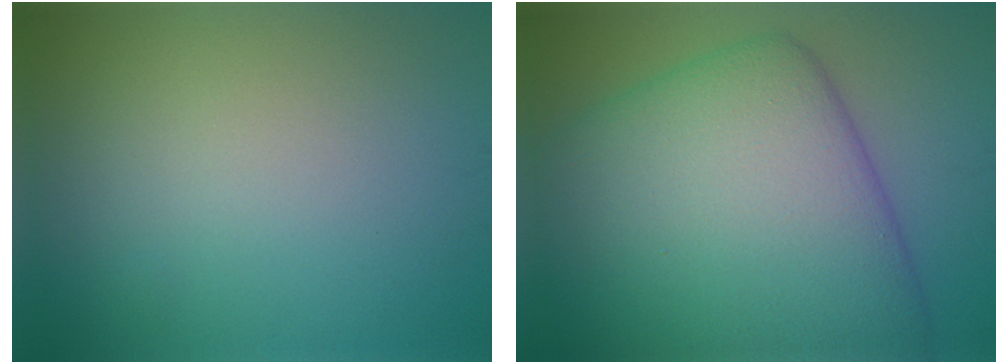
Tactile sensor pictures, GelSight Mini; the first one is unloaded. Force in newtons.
{"total": 14.7, "press": 14.7, "slide": 0.5}